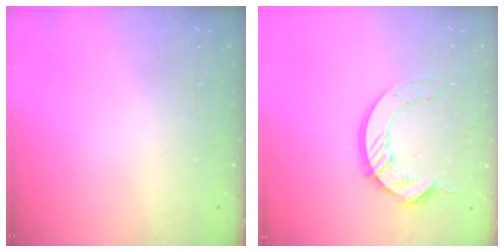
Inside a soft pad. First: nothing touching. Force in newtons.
{"total": 12.2, "press": 12.1, "slide": 1.1}